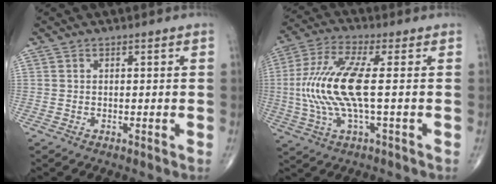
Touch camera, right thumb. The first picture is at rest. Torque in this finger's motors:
{"motor_torque": [0.67, 0.63, 1.58, -0.13, 0.58]}